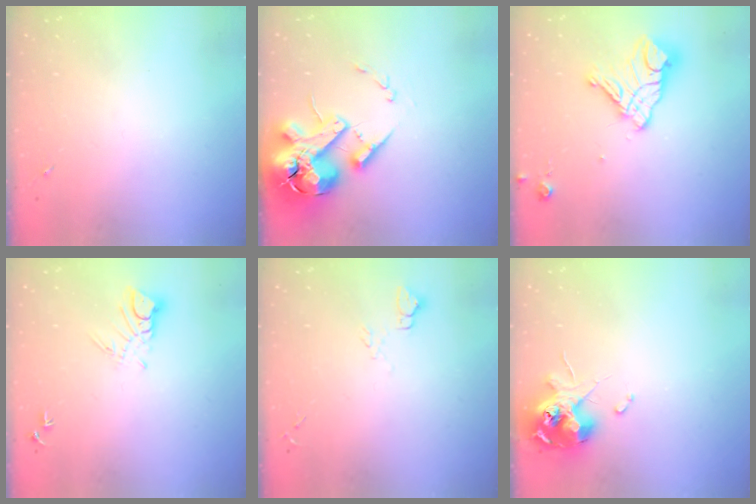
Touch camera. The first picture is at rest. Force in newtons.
{"total": 18.6, "press": 18.4, "slide": 3.1}
{"total": 14.6, "press": 14.5, "slide": 1.4}
{"total": 5.3, "press": 5.3, "slide": 0.3}
{"total": 4.6, "press": 4.6, "slide": 0.5}
{"total": 12.0, "press": 11.8, "slide": 1.6}